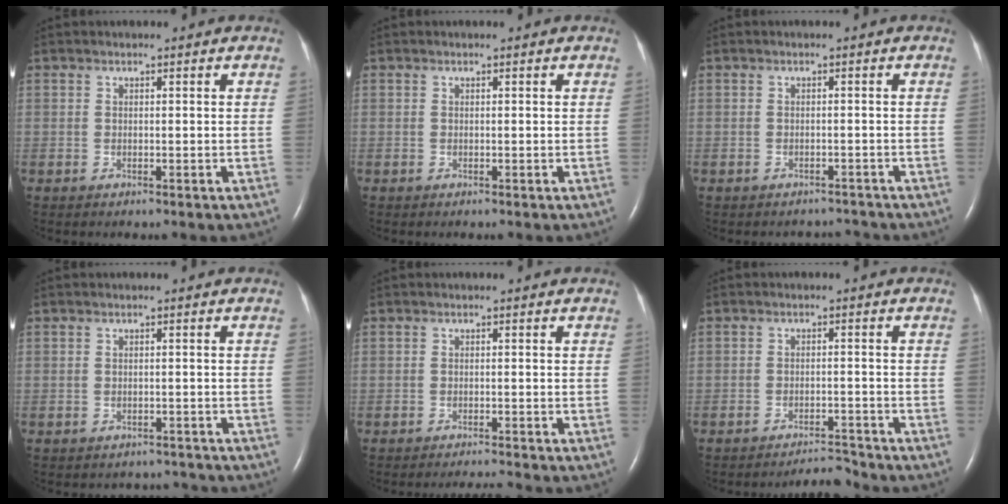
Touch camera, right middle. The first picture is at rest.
{"total": 0.0}
{"total": 2.2, "force": [-2.0, 0.7, -0.5], "torque": [0.007, 0.001, -0.026]}
{"total": 2.9, "force": [-2.7, 1.1, -0.4], "torque": [0.005, 0.006, -0.034]}
{"total": 2.4, "force": [-2.2, -1.0, 0.1], "torque": [-0.006, -0.012, -0.033]}
{"total": 3.3, "force": [-3.3, -0.1, -0.1], "torque": [0.001, -0.007, -0.051]}